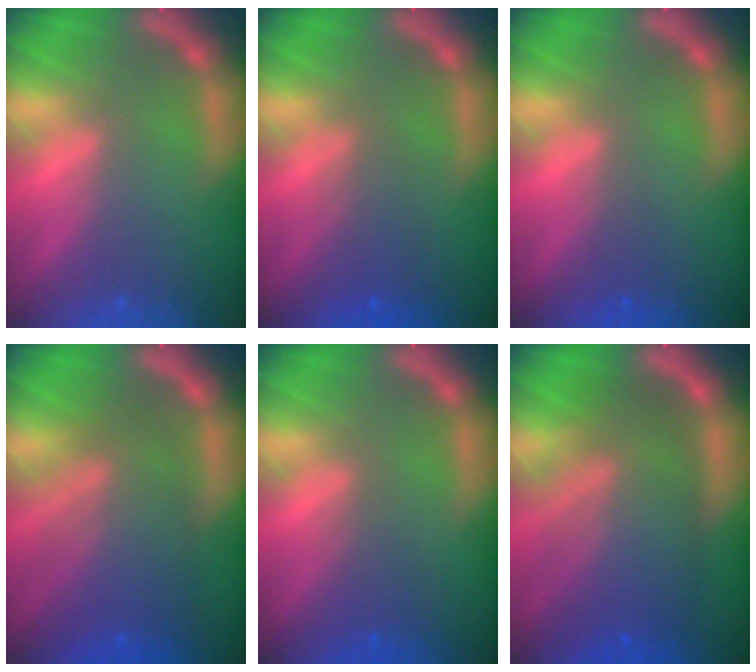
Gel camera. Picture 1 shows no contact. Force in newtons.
{"total": 2.5}
{"total": 0.9}
{"total": 8.1}
{"total": 2.0}
{"total": 10.0}